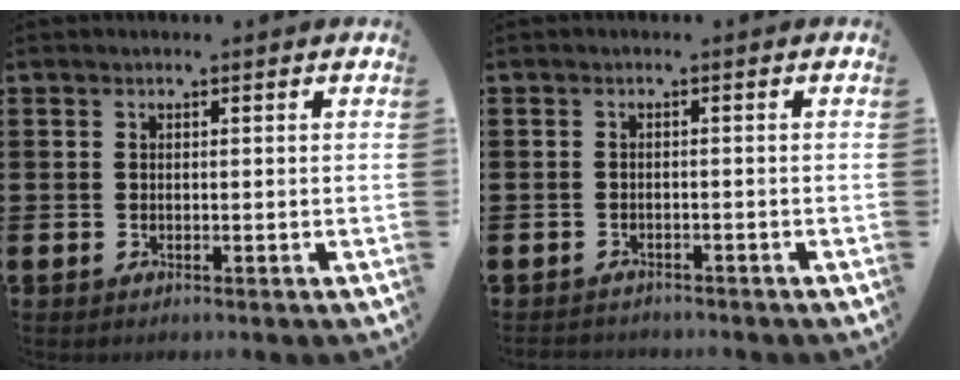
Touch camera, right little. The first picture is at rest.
{"total": 0.9, "force": [-0.9, 0.2, -0.1], "torque": [-0.002, 0.001, -0.019]}